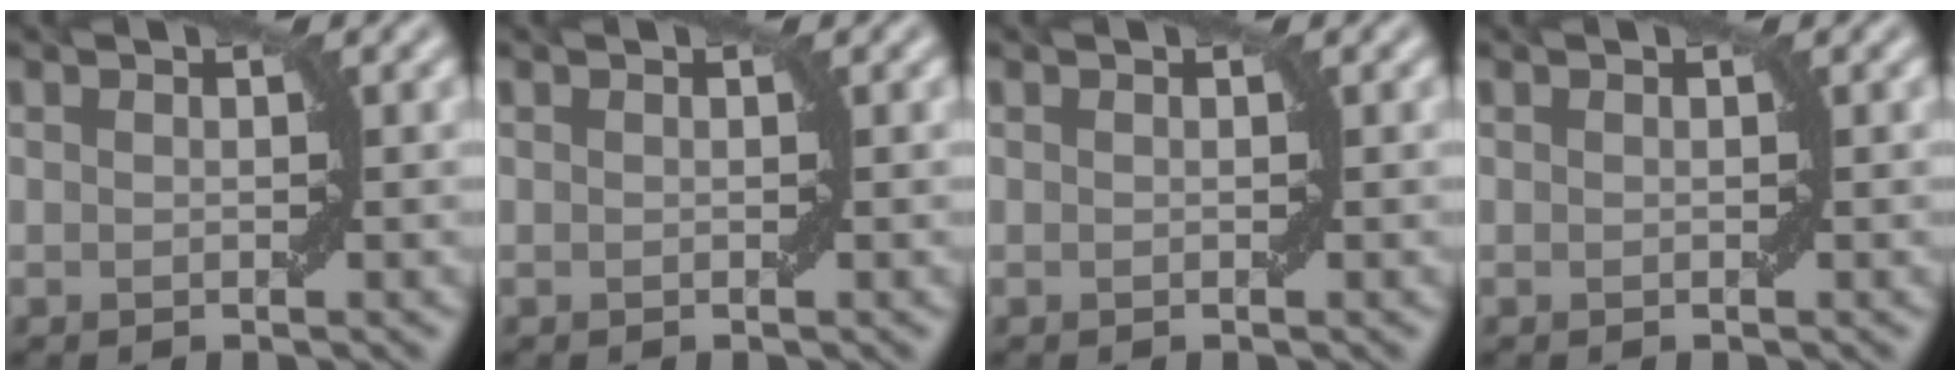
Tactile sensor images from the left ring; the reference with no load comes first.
{"total": 0.0}
{"total": 0.0}
{"total": 0.0}